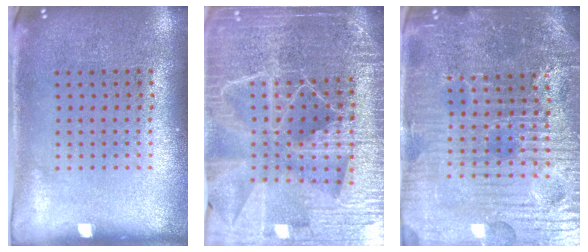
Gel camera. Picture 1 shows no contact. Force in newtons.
{"total": 6.0, "press": 5.2, "slide": 2.8}
{"total": 5.8, "press": 5.4, "slide": 2.0}